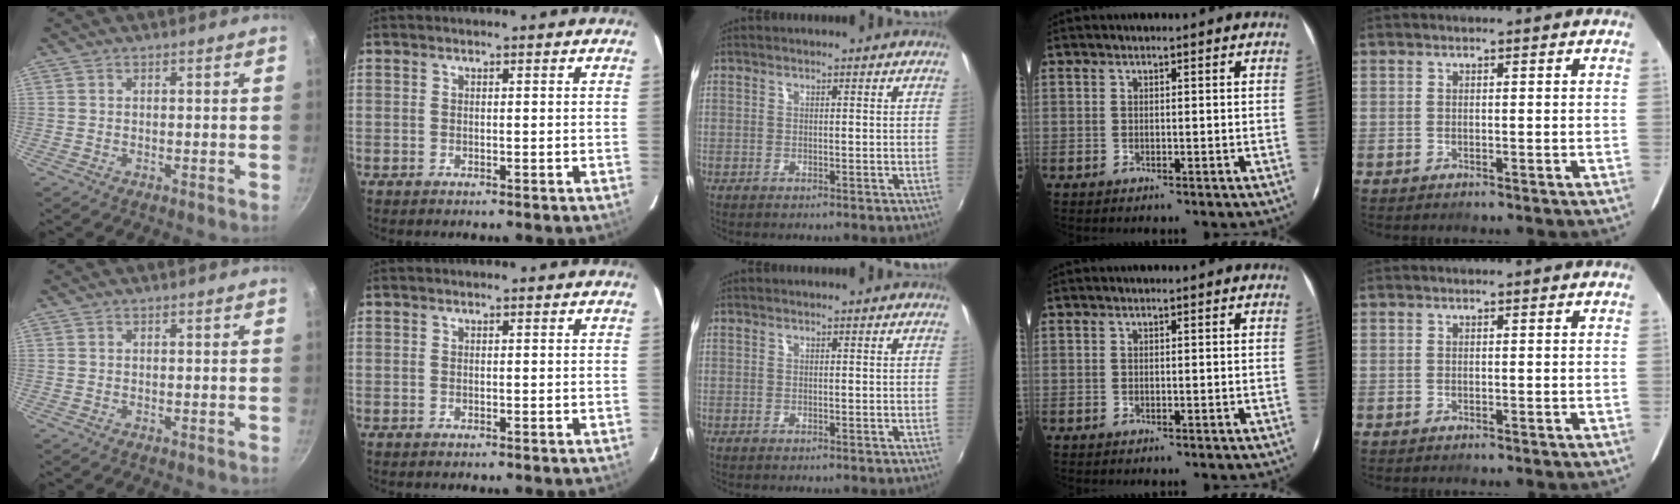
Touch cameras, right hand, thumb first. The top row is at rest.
{}